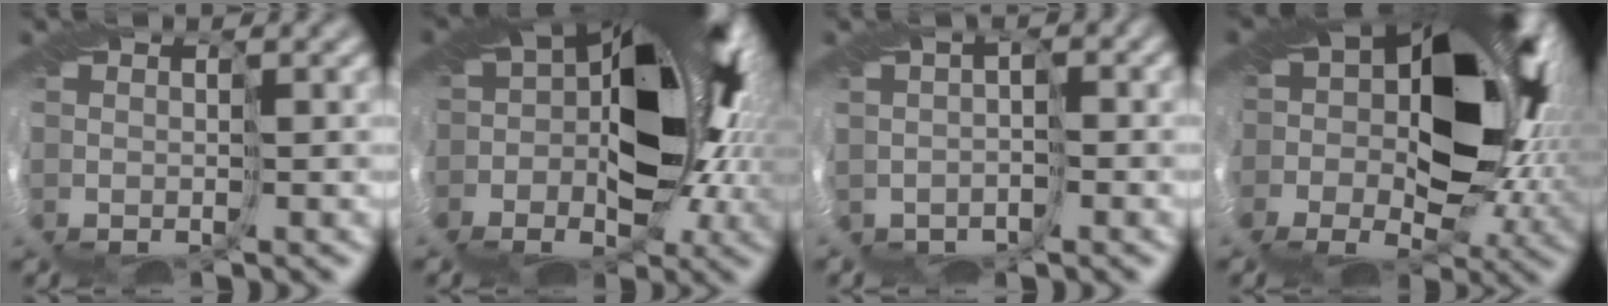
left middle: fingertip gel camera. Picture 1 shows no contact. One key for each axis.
{"total": 16.2, "fx": -0.2, "fy": 11.0, "fz": 11.9, "tx": -0.155, "ty": -0.006, "tz": -0.020}
{"total": 1.8, "fx": -1.2, "fy": 1.3, "fz": 0.6, "tx": 0.001, "ty": -0.002, "tz": -0.021}
{"total": 16.8, "fx": 1.5, "fy": 10.8, "fz": 12.8, "tx": -0.197, "ty": 0.004, "tz": 0.030}